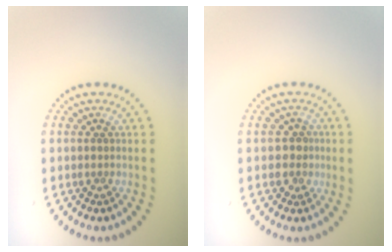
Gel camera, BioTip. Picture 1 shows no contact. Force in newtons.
{"total": 1.8, "press": 1.6, "slide": 0.9}